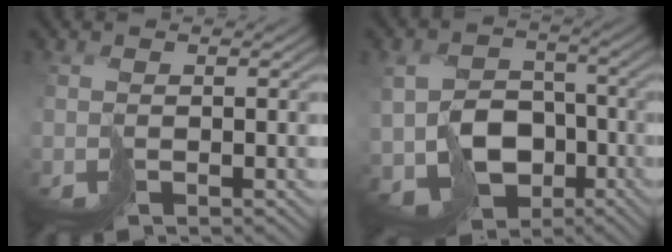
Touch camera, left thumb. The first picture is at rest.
{"total": 8.0, "force": [-2.4, 6.8, 3.4], "torque": [-0.077, -0.022, -0.044]}